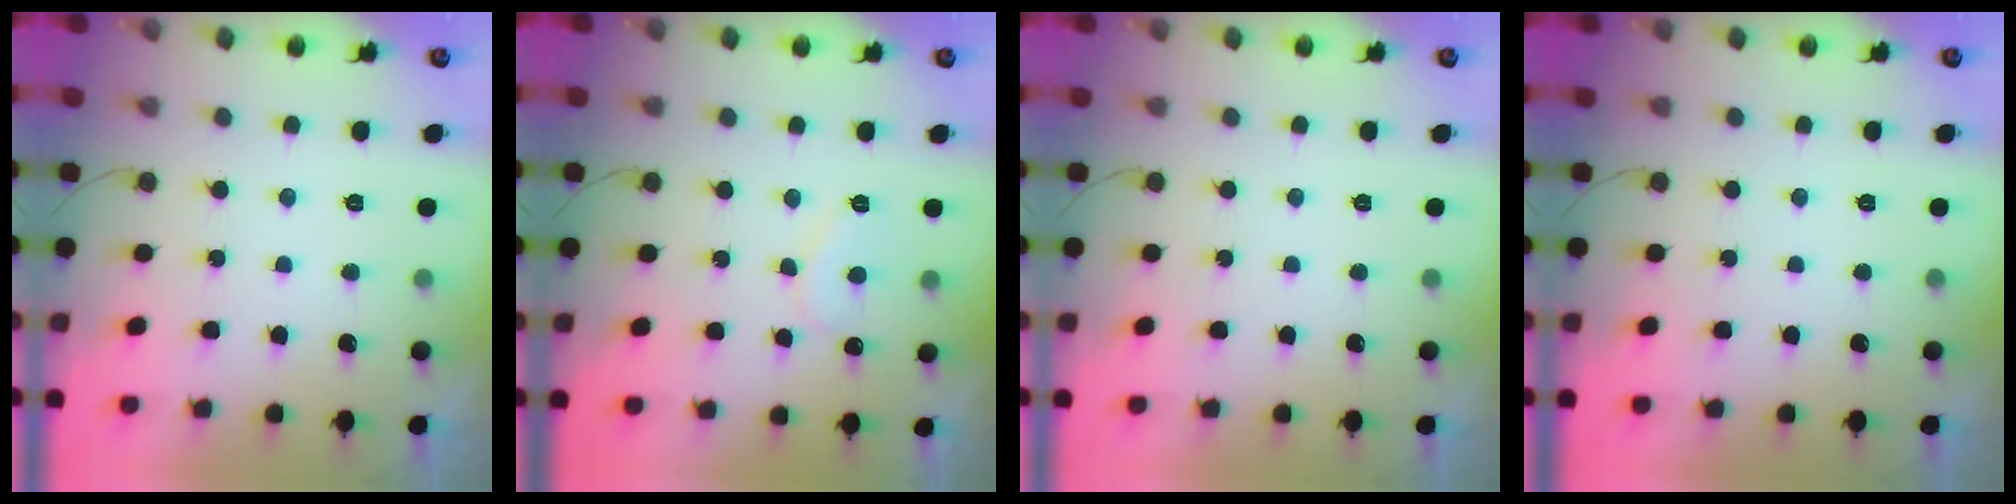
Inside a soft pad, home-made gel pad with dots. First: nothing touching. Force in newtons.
{"total": 7.1, "press": 7.0, "slide": 0.7}
{"total": 0.0}
{"total": 0.0}